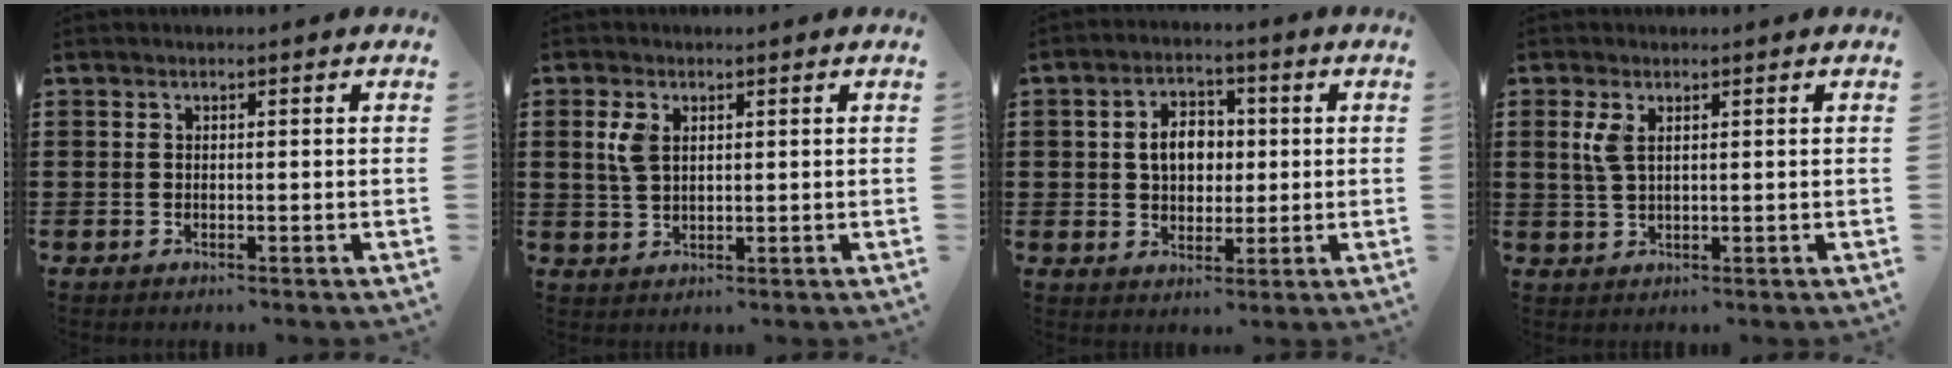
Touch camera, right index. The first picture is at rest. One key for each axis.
{"total": 3.5, "fx": 1.3, "fy": 2.0, "fz": 2.6, "tx": -0.059, "ty": 0.008, "tz": 0.024}
{"total": 5.6, "fx": 0.4, "fy": 4.1, "fz": 3.7, "tx": -0.076, "ty": 0.012, "tz": 0.000}
{"total": 3.0, "fx": 1.2, "fy": 1.3, "fz": 2.5, "tx": -0.054, "ty": 0.006, "tz": 0.021}